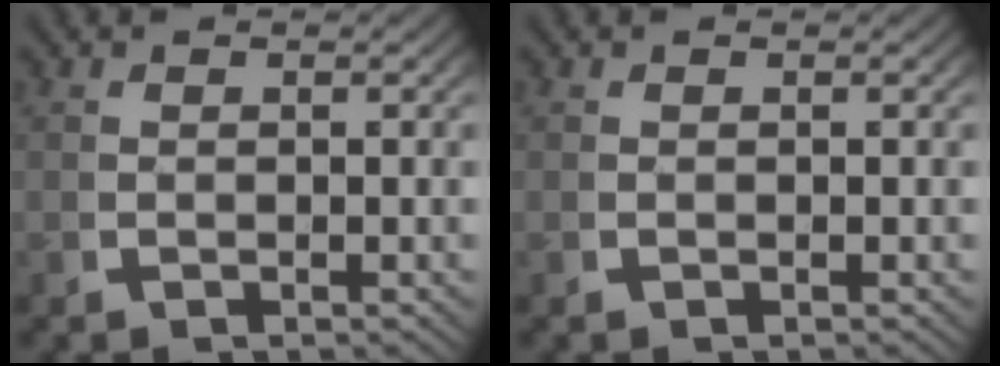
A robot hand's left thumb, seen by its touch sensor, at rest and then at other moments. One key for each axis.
{"total": 0.0}